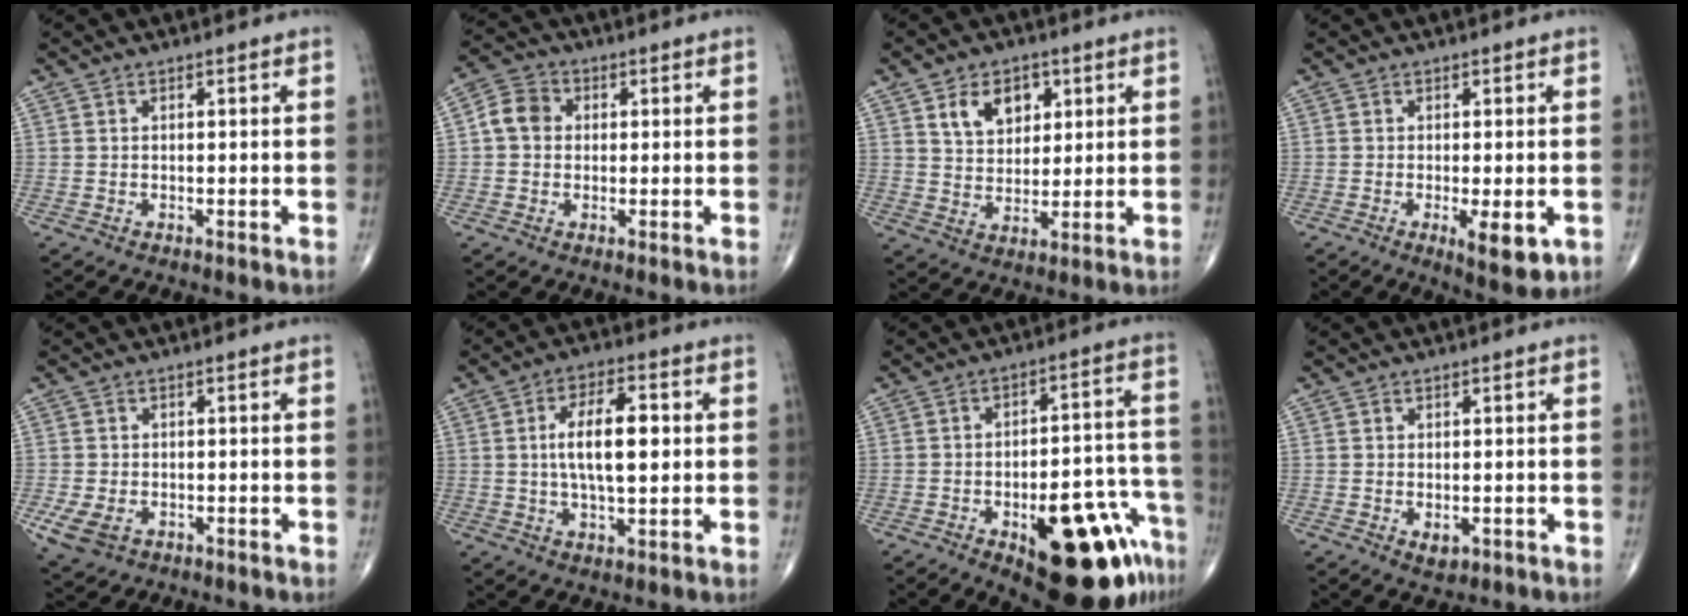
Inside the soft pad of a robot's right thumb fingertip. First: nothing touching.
{"total": 5.5, "force": [0.4, 4.7, 2.7], "torque": [-0.041, 0.015, -0.003]}
{"total": 8.6, "force": [3.7, 5.9, 5.0], "torque": [-0.052, -0.020, 0.066]}
{"total": 6.3, "force": [-1.9, 2.0, 5.7], "torque": [-0.081, -0.015, -0.023]}
{"total": 5.2, "force": [-1.8, 3.7, 3.2], "torque": [-0.069, -0.001, -0.026]}
{"total": 10.9, "force": [1.0, 4.6, 9.8], "torque": [-0.164, 0.006, 0.015]}
{"total": 21.4, "force": [-10.7, 8.1, 16.7], "torque": [-0.152, 0.067, -0.133]}
{"total": 2.1, "force": [-0.6, 1.3, 1.5], "torque": [-0.018, -0.002, -0.004]}